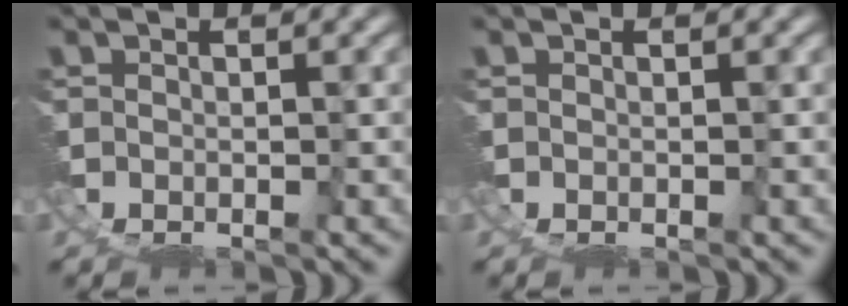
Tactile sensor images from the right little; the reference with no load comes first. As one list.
[{"total": 0.0}]